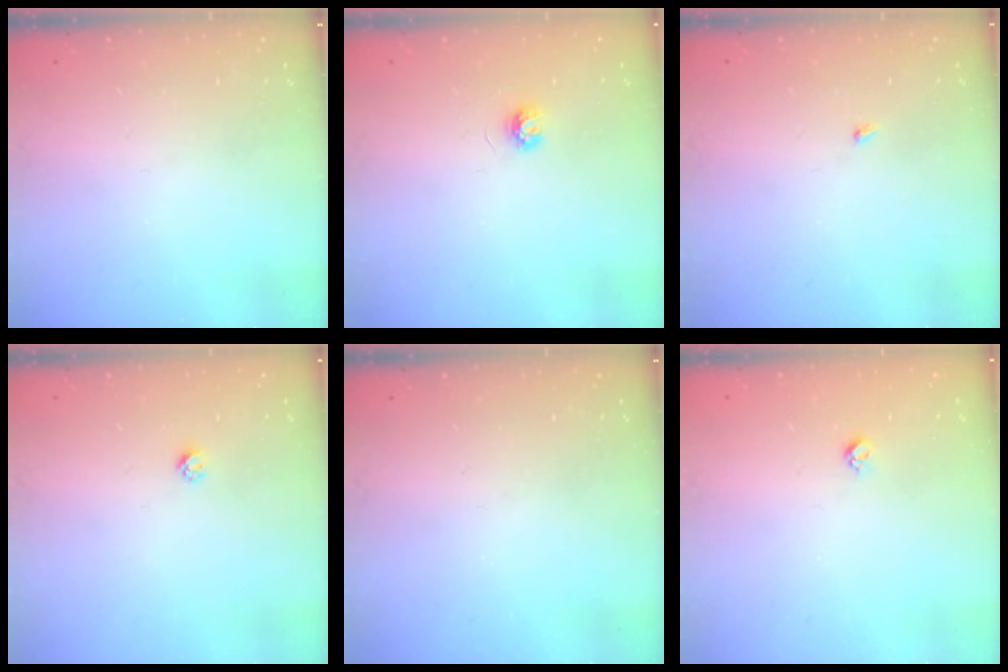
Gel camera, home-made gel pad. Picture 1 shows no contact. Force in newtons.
{"total": 3.5, "press": 3.4, "slide": 0.3}
{"total": 1.9, "press": 1.9, "slide": 0.3}
{"total": 2.3, "press": 2.3, "slide": 0.2}
{"total": 0.0}
{"total": 3.3, "press": 3.3, "slide": 0.5}